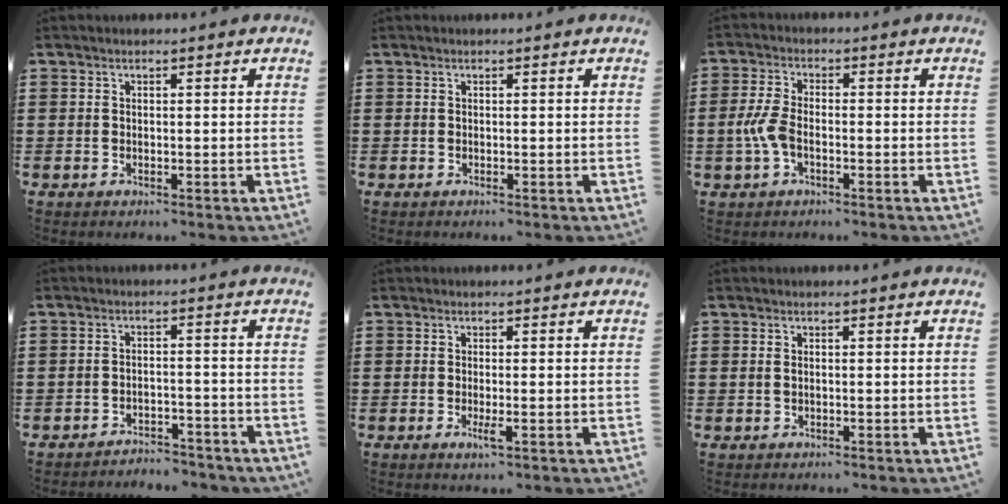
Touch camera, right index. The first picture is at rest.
{"total": 0.0}
{"total": 5.1, "force": [-1.2, 2.6, 4.2], "torque": [-0.107, -0.005, -0.029]}
{"total": 3.0, "force": [-2.9, 0.4, 0.1], "torque": [-0.009, 0.001, -0.062]}
{"total": 2.0, "force": [-0.6, 0.2, 1.9], "torque": [-0.040, -0.007, -0.013]}
{"total": 0.9, "force": [0.1, 0.5, 0.7], "torque": [-0.015, 0.003, 0.002]}